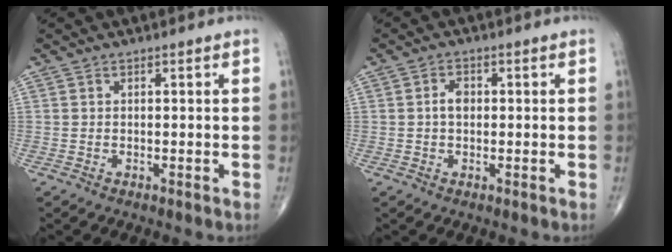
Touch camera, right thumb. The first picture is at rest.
{"total": 2.5, "force": [0.1, 1.7, 1.8], "torque": [-0.029, 0.006, -0.002]}